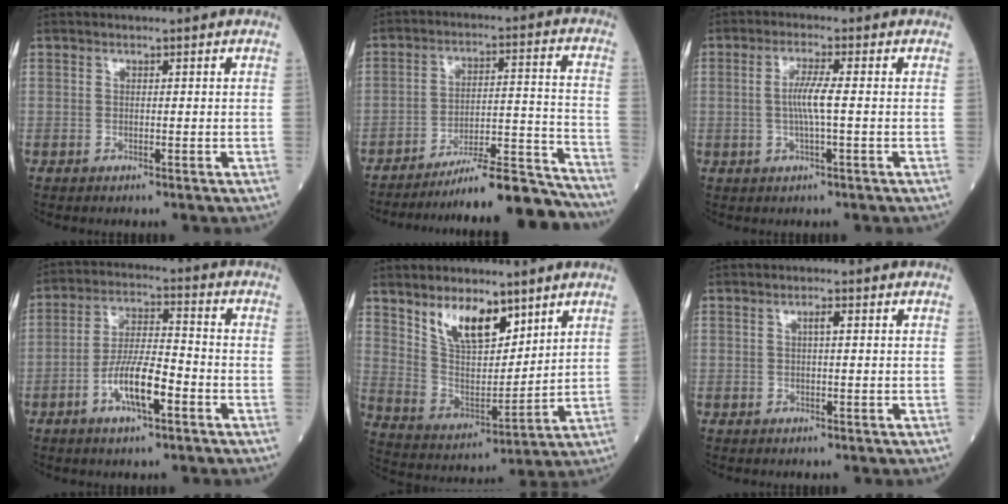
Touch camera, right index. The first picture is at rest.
{"total": 16.3, "force": [-15.6, -0.3, 4.9], "torque": [-0.063, 0.027, -0.236]}
{"total": 4.1, "force": [-0.1, -0.2, 4.1], "torque": [-0.084, 0.001, -0.001]}
{"total": 8.8, "force": [-3.8, 2.0, 7.7], "torque": [-0.152, 0.004, -0.067]}
{"total": 10.8, "force": [7.1, 4.5, 6.9], "torque": [-0.131, 0.004, 0.147]}
{"total": 1.1, "force": [0.3, 0.0, 1.0], "torque": [-0.019, 0.003, 0.006]}